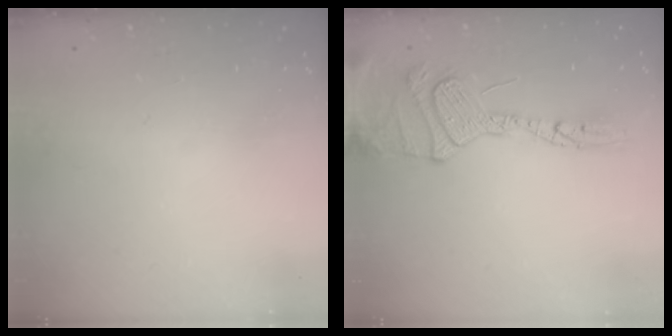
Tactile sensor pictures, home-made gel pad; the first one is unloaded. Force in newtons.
{"total": 16.6, "press": 16.5, "slide": 2.0}